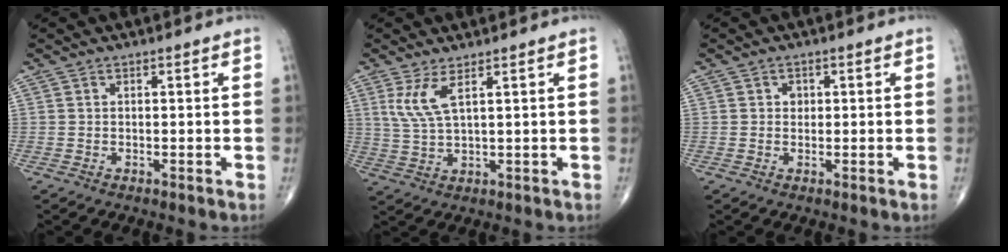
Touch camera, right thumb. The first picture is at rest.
{"total": 5.3, "force": [2.5, 1.2, 4.5], "torque": [-0.108, -0.016, 0.060]}
{"total": 1.4, "force": [0.3, 1.2, 0.6], "torque": [-0.001, 0.002, 0.003]}